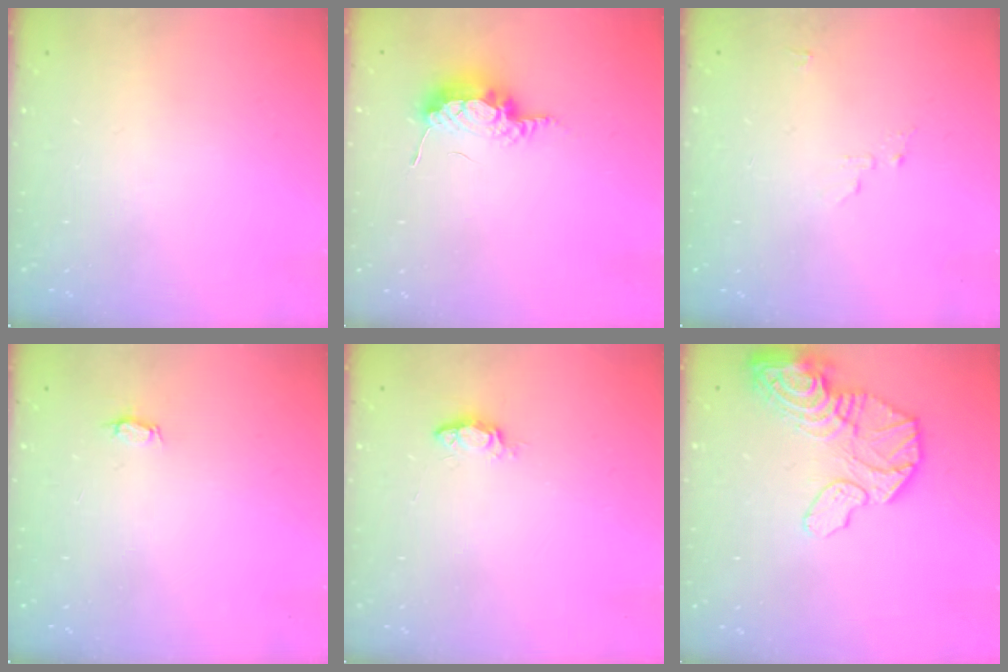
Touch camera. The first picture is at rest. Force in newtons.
{"total": 11.3, "press": 9.0, "slide": 6.9}
{"total": 4.0, "press": 3.9, "slide": 0.3}
{"total": 2.8, "press": 2.8, "slide": 0.3}
{"total": 3.5, "press": 3.5, "slide": 0.4}
{"total": 17.1, "press": 16.9, "slide": 2.3}